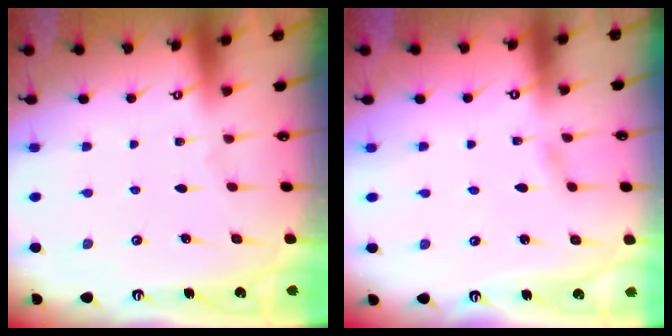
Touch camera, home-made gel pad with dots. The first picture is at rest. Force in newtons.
{"total": 1.8, "press": 1.8, "slide": 0.2}